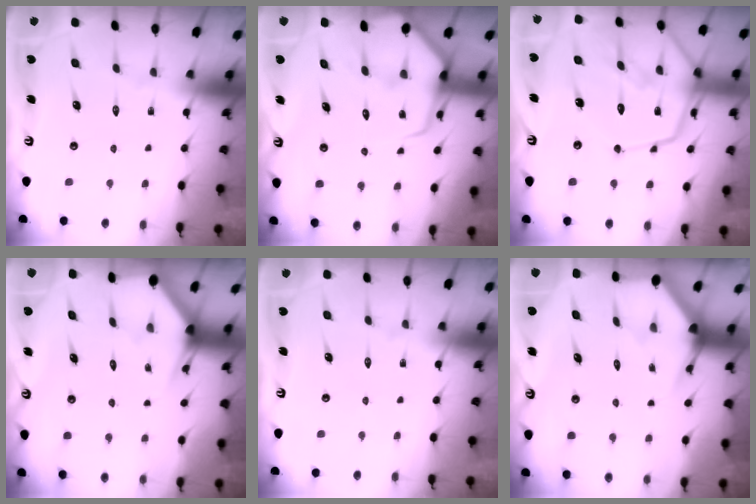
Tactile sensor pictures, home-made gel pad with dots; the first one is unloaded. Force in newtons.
{"total": 8.7, "press": 8.6, "slide": 1.0}
{"total": 19.1, "press": 19.1, "slide": 1.8}
{"total": 2.7, "press": 2.7, "slide": 0.1}
{"total": 0.0}
{"total": 3.6, "press": 3.5, "slide": 0.2}